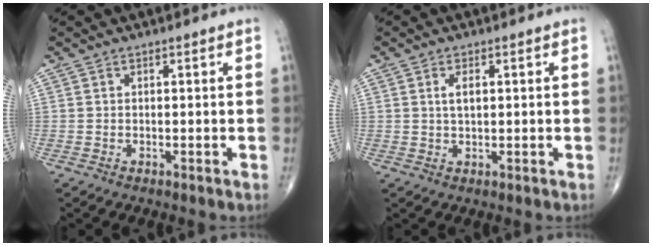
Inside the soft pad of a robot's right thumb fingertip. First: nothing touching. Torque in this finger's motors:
{"motor_torque": [0.00, 1.07, 0.30, -0.07, 0.01]}